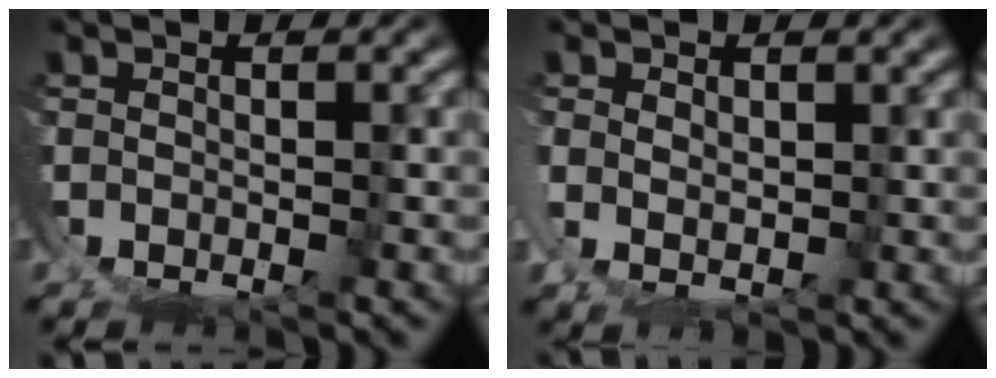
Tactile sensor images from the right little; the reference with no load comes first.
{"total": 2.4, "force": [0.9, 1.2, 1.9], "torque": [-0.041, -0.014, 0.027]}